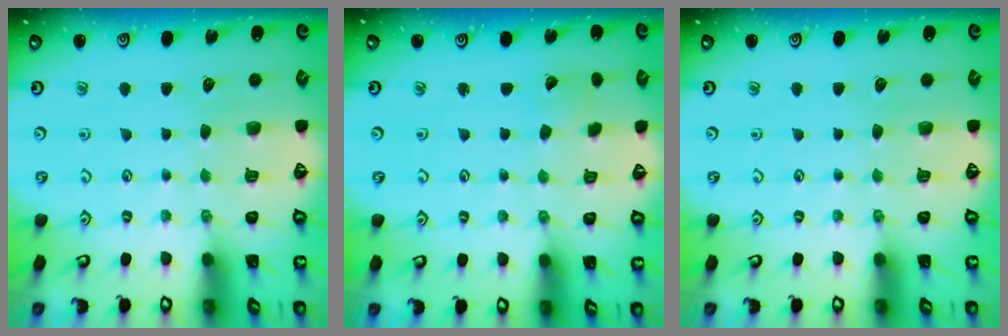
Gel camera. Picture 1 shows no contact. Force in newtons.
{"total": 2.8, "press": 2.8, "slide": 0.3}
{"total": 0.0}